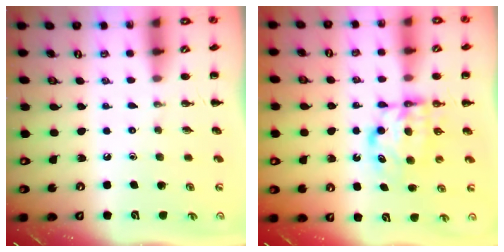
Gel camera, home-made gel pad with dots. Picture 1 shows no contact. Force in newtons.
{"total": 6.4, "press": 6.4, "slide": 0.3}